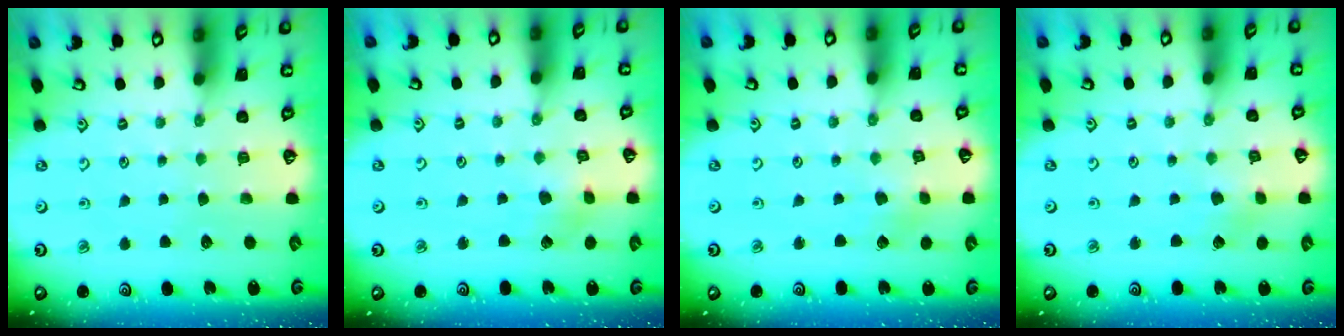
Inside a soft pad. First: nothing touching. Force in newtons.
{"total": 3.0, "press": 3.0, "slide": 0.2}
{"total": 1.4, "press": 1.4, "slide": 0.1}
{"total": 1.4, "press": 1.4, "slide": 0.1}